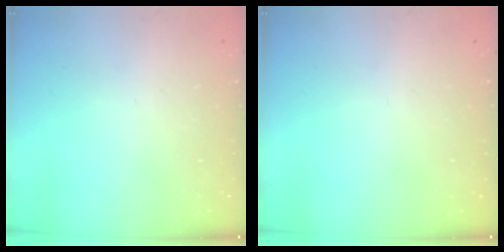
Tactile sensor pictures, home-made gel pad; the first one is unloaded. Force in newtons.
{"total": 0.0}